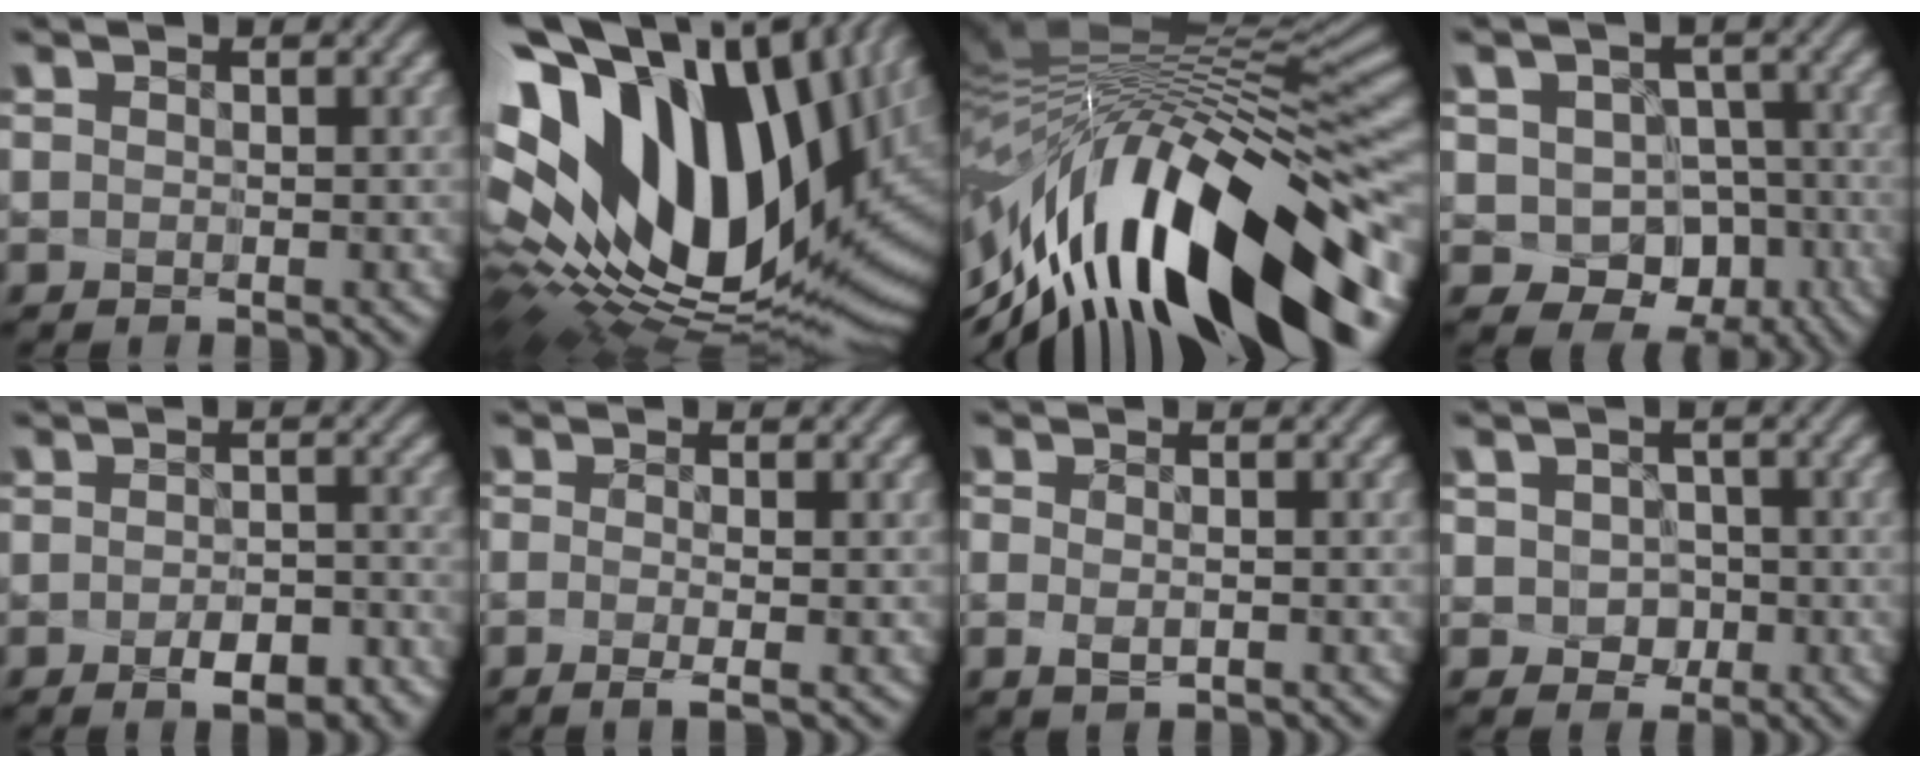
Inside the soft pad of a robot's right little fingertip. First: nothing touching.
{"total": 18.8, "force": [3.9, 10.6, 15.0], "torque": [-0.278, -0.051, 0.107]}
{"total": 15.6, "force": [-6.6, 5.1, 13.2], "torque": [-0.219, -0.001, -0.098]}
{"total": 7.3, "force": [-2.6, 5.9, 3.5], "torque": [-0.037, -0.021, -0.035]}
{"total": 4.3, "force": [-3.0, 1.6, 2.7], "torque": [-0.032, -0.029, -0.036]}
{"total": 1.8, "force": [-1.3, -0.5, 1.0], "torque": [-0.010, -0.020, -0.012]}
{"total": 1.3, "force": [-1.2, -0.1, 0.5], "torque": [-0.005, -0.020, -0.006]}
{"total": 2.9, "force": [-0.9, 2.3, 1.4], "torque": [-0.021, -0.012, -0.011]}